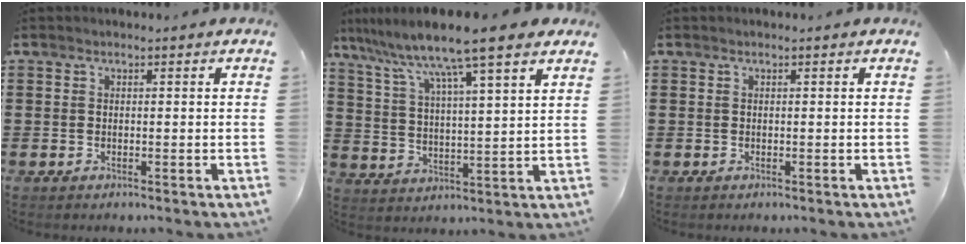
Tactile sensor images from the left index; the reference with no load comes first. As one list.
[{"total": 8.5, "force": [7.1, -0.5, 4.7], "torque": [-0.120, -0.042, 0.112]}, {"total": 0.0}]